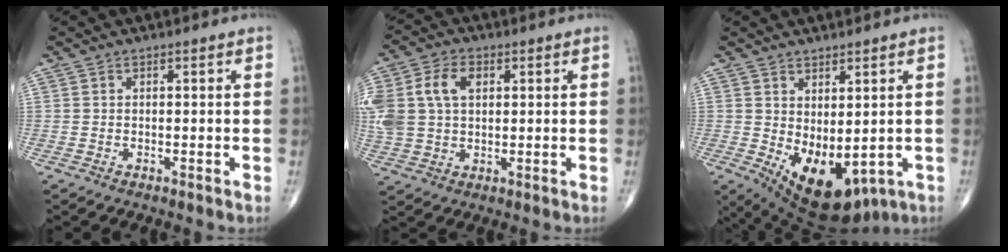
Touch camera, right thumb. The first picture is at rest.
{"total": 15.0, "force": [3.5, 10.7, 9.9], "torque": [-0.246, 0.021, 0.070]}
{"total": 12.5, "force": [-1.7, 6.6, 10.5], "torque": [-0.151, -0.016, 0.005]}